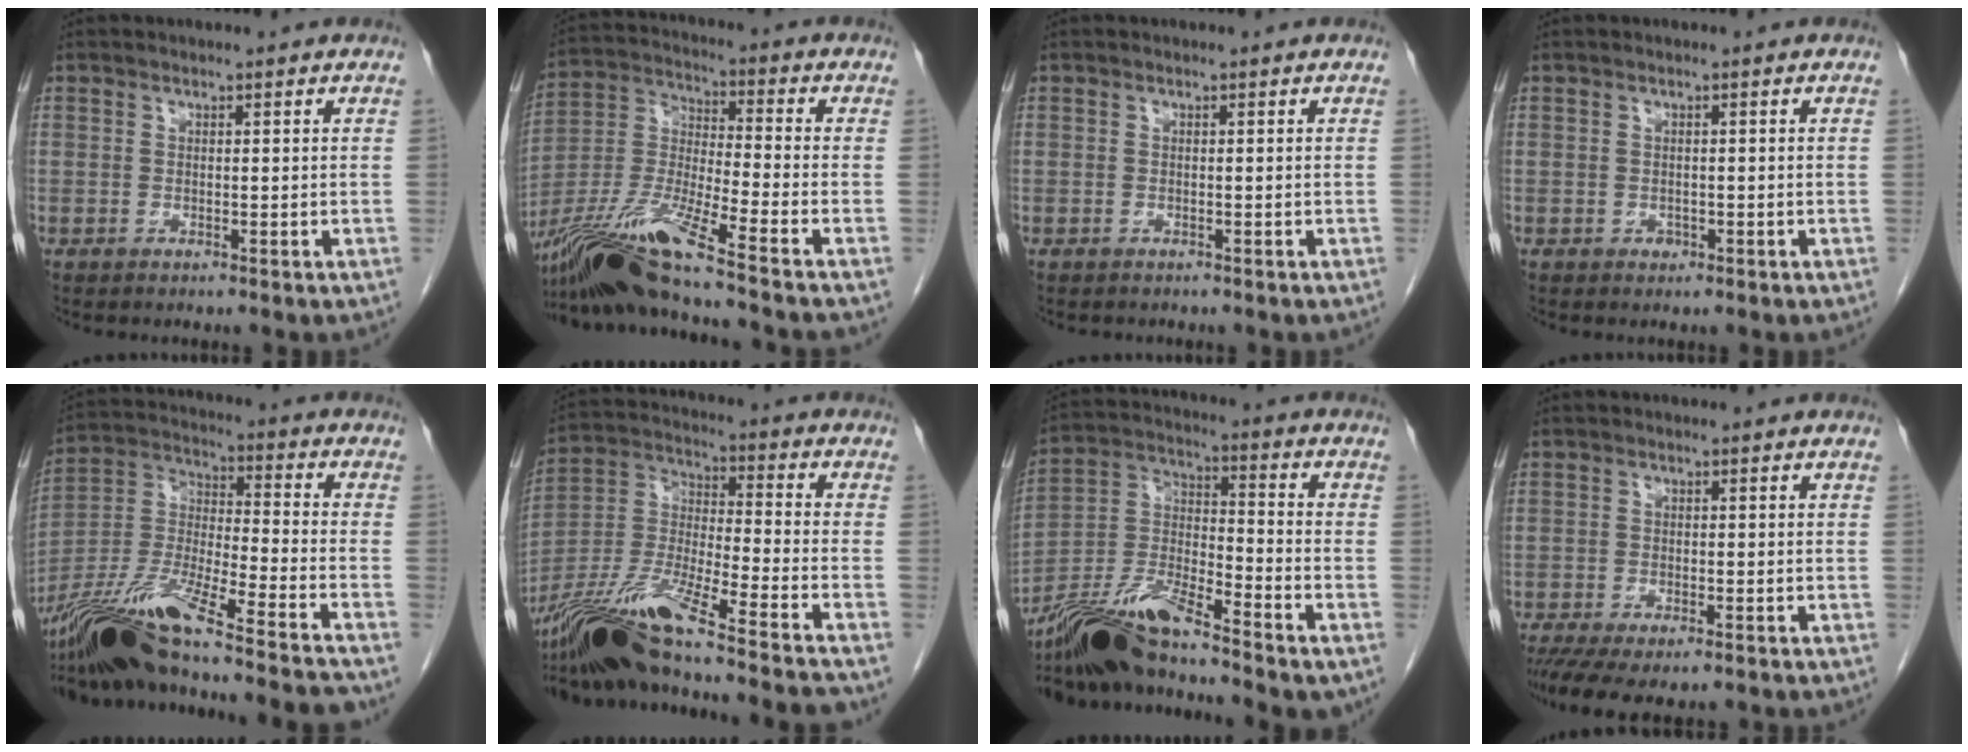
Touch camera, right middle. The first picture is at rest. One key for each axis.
{"total": 15.5, "fx": -11.9, "fy": -1.5, "fz": 9.7, "tx": -0.206, "ty": -0.020, "tz": -0.225}
{"total": 0.8, "fx": -0.7, "fy": 0.4, "fz": 0.1, "tx": -0.009, "ty": 0.001, "tz": -0.011}
{"total": 0.7, "fx": -0.4, "fy": 0.6, "fz": 0.2, "tx": -0.004, "ty": 0.002, "tz": -0.005}
{"total": 24.7, "fx": -20.1, "fy": 0.1, "fz": 14.4, "tx": -0.281, "ty": -0.034, "tz": -0.356}
{"total": 22.4, "fx": -18.0, "fy": -0.3, "fz": 13.4, "tx": -0.280, "ty": -0.031, "tz": -0.328}
{"total": 14.2, "fx": -11.9, "fy": 0.8, "fz": 7.6, "tx": -0.153, "ty": -0.002, "tz": -0.220}
{"total": 9.1, "fx": -7.0, "fy": 2.8, "fz": 5.1, "tx": -0.080, "ty": -0.010, "tz": -0.106}